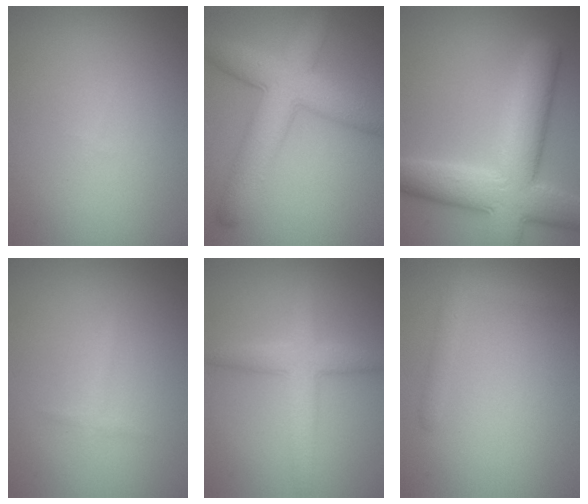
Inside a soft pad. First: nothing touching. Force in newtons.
{"total": 7.7, "press": 7.7, "slide": 0.2}
{"total": 9.9, "press": 9.9, "slide": 0.6}
{"total": 0.8, "press": 0.8, "slide": 0.0}
{"total": 3.6, "press": 3.6, "slide": 0.1}
{"total": 1.5, "press": 1.5, "slide": 0.1}